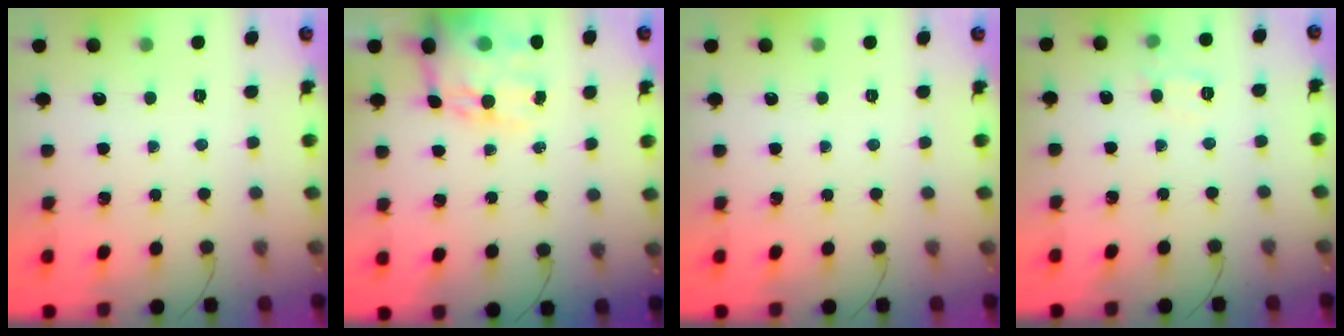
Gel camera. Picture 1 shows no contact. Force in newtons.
{"total": 15.7, "press": 15.1, "slide": 4.1}
{"total": 0.0}
{"total": 7.0, "press": 6.8, "slide": 1.8}